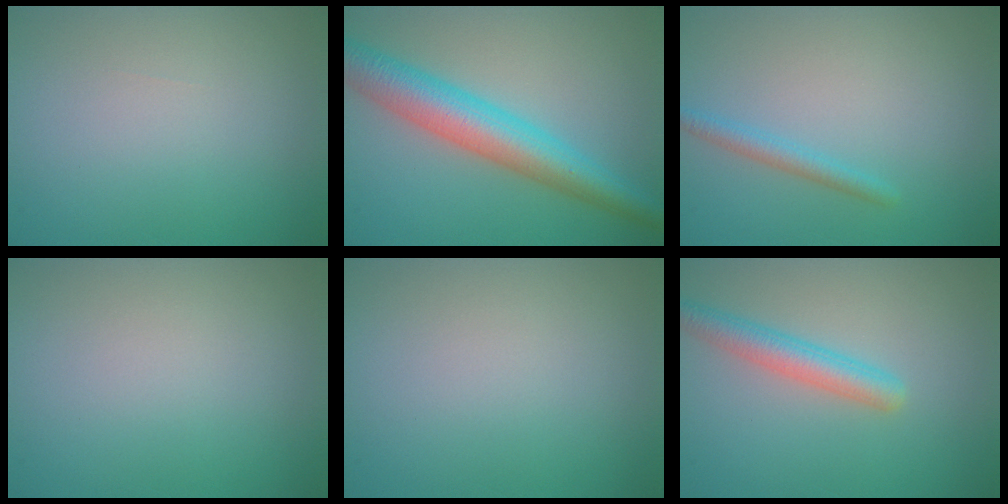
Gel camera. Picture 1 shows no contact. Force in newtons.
{"total": 6.9, "press": 6.9, "slide": 0.1}
{"total": 1.6, "press": 1.6, "slide": 0.1}
{"total": 0.0}
{"total": 0.0}
{"total": 3.0, "press": 3.0, "slide": 0.2}